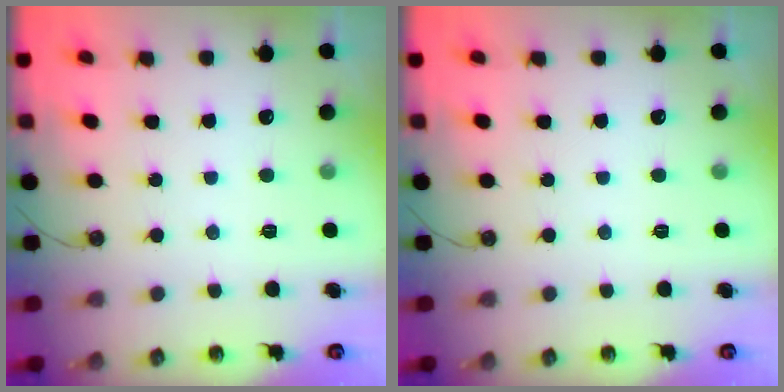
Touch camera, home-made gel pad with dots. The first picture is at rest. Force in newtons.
{"total": 0.0}